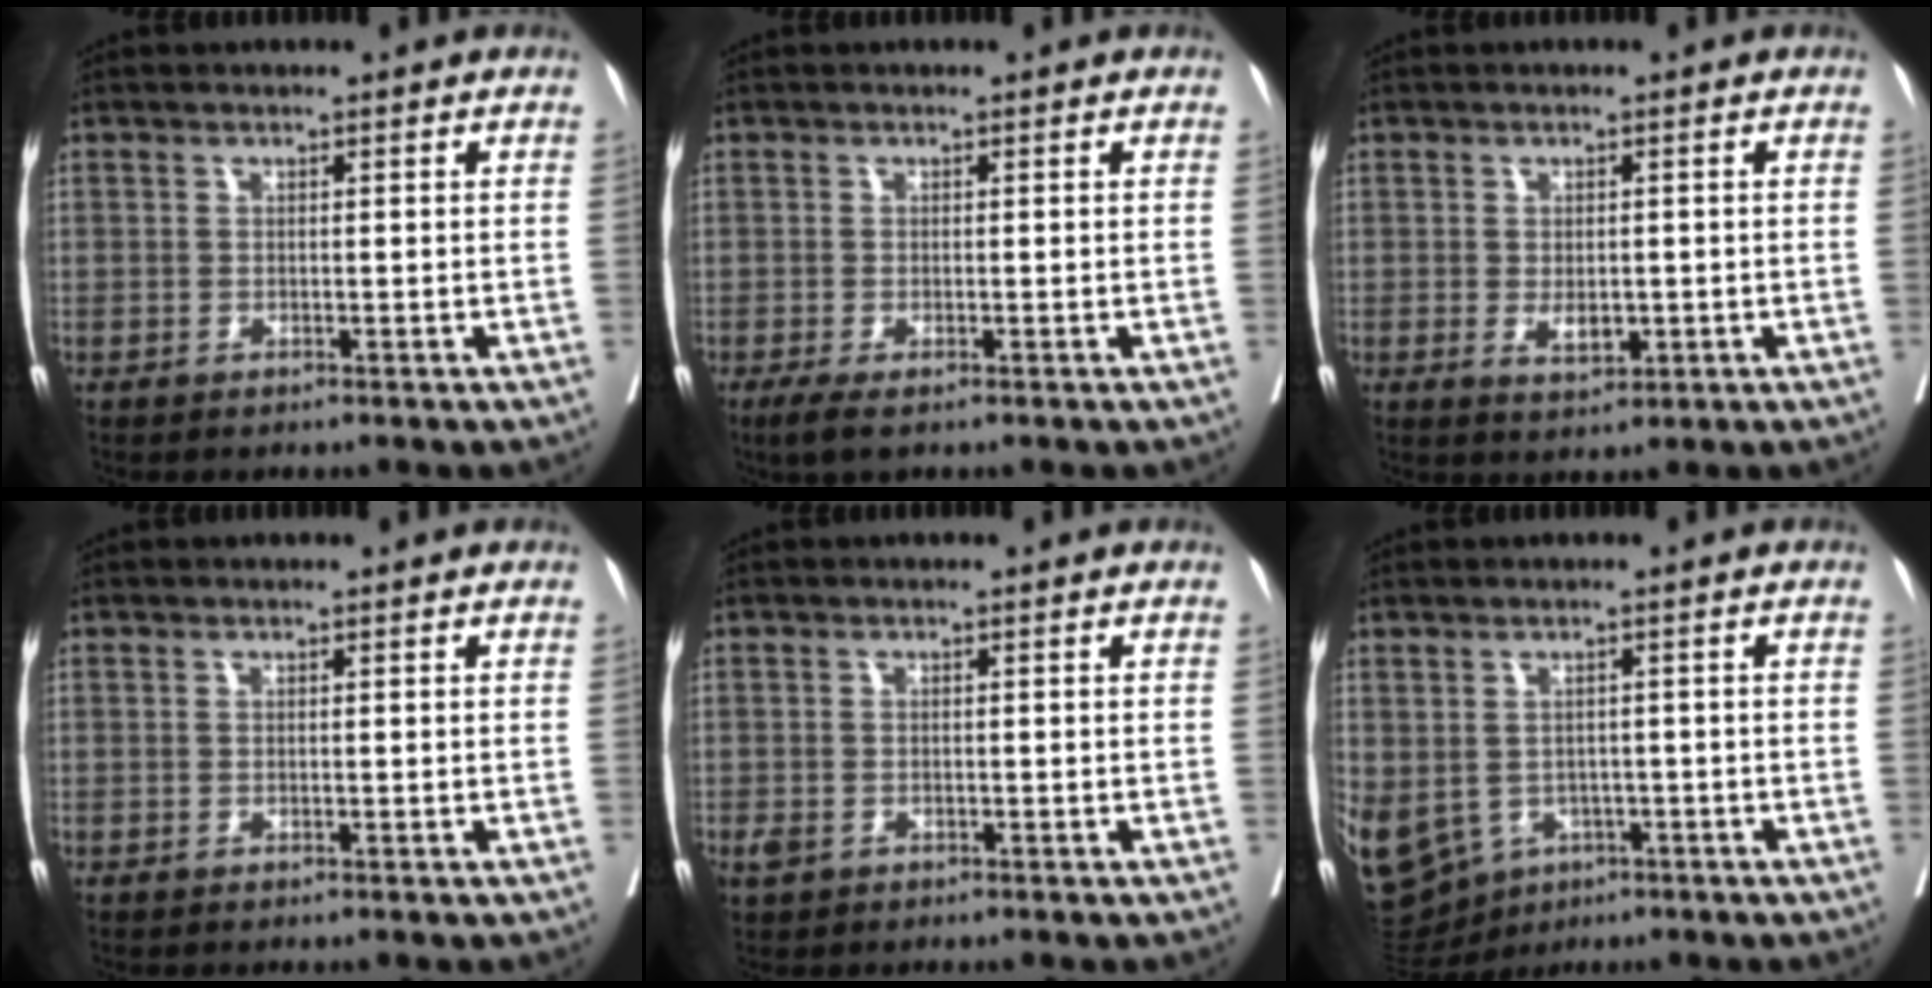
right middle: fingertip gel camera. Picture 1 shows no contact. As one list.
[{"total": 2.9, "force": [-1.9, 0.6, 2.2], "torque": [-0.040, -0.010, -0.032]}, {"total": 3.2, "force": [-0.6, 1.7, 2.6], "torque": [-0.042, -0.004, -0.001]}, {"total": 0.0}, {"total": 1.5, "force": [-0.7, 1.1, 0.7], "torque": [-0.016, 0.002, -0.008]}, {"total": 24.8, "force": [-9.6, 19.8, 11.3], "torque": [-0.379, -0.022, -0.131]}]